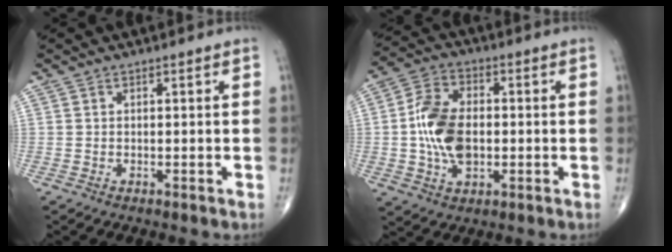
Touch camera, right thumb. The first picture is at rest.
{"total": 12.1, "force": [-0.6, 7.5, 9.5], "torque": [-0.171, 0.012, -0.013]}